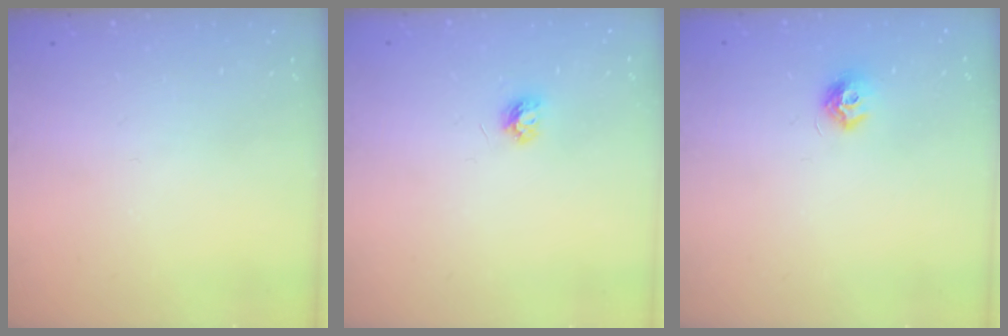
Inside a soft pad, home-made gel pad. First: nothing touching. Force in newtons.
{"total": 4.0, "press": 4.0, "slide": 0.4}
{"total": 7.5, "press": 7.5, "slide": 0.6}